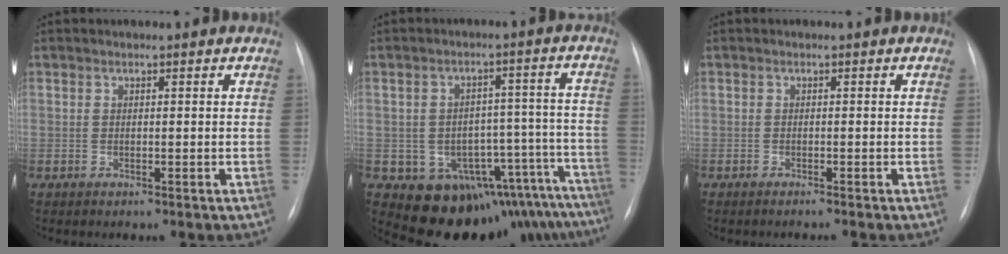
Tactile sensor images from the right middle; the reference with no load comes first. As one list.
[{"total": 15.4, "force": [-12.9, 7.2, 4.4], "torque": [-0.022, 0.065, -0.149]}, {"total": 0.8, "force": [-0.7, -0.1, 0.3], "torque": [-0.009, -0.002, -0.010]}]